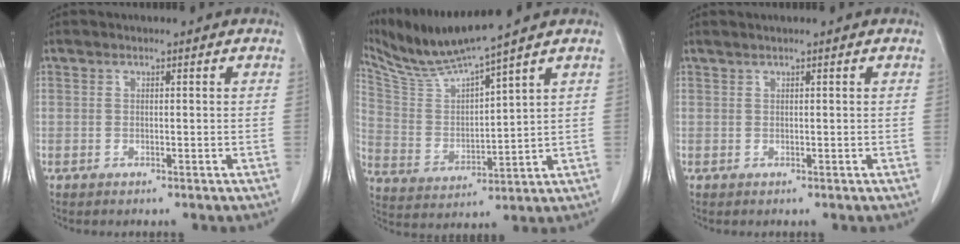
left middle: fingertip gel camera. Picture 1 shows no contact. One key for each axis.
{"total": 10.3, "fx": 9.3, "fy": -1.8, "fz": 4.0, "tx": -0.089, "ty": -0.007, "tz": 0.189}
{"total": 0.9, "fx": 0.7, "fy": -0.2, "fz": 0.5, "tx": -0.013, "ty": 0.007, "tz": 0.018}